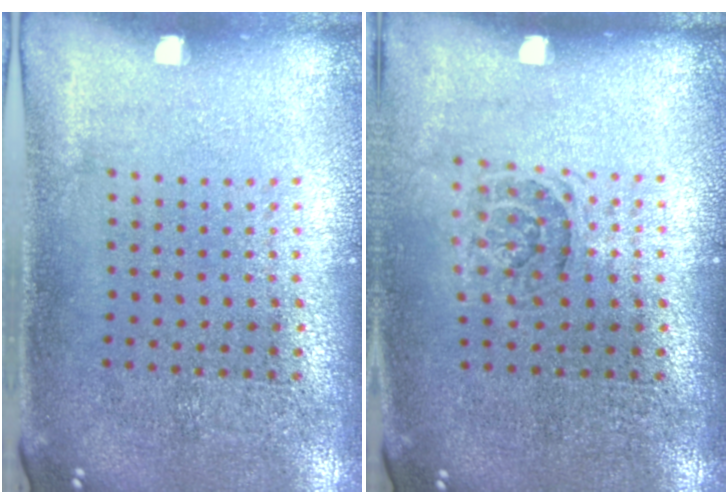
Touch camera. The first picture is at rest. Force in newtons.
{"total": 1.2, "press": 1.0, "slide": 0.6}